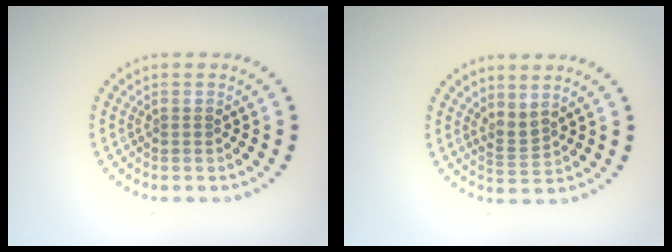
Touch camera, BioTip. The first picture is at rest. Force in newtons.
{"total": 1.7, "press": 1.3, "slide": 1.2}